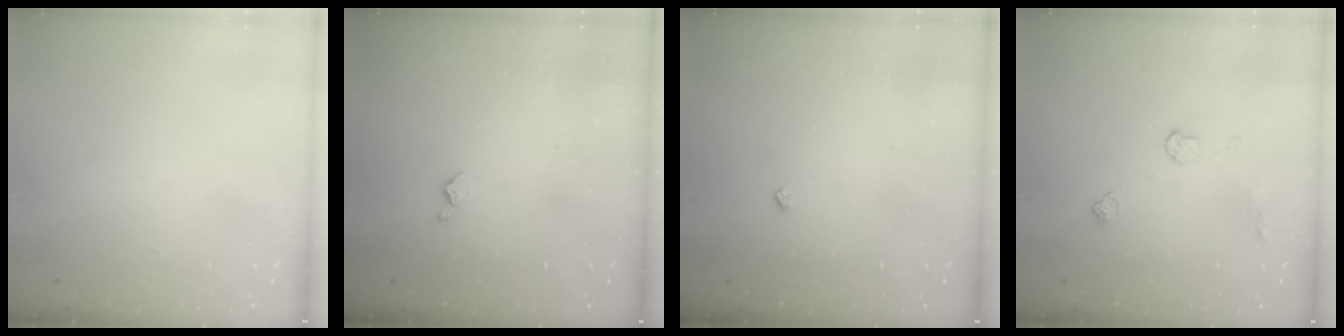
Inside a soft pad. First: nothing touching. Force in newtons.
{"total": 3.4, "press": 3.4, "slide": 0.4}
{"total": 3.6, "press": 3.5, "slide": 0.4}
{"total": 5.4, "press": 5.4, "slide": 0.8}